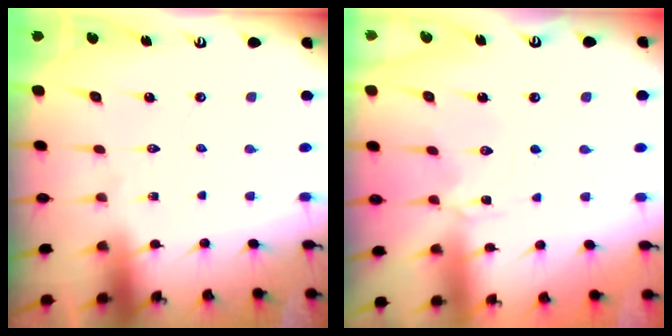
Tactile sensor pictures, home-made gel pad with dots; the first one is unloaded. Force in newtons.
{"total": 0.0}